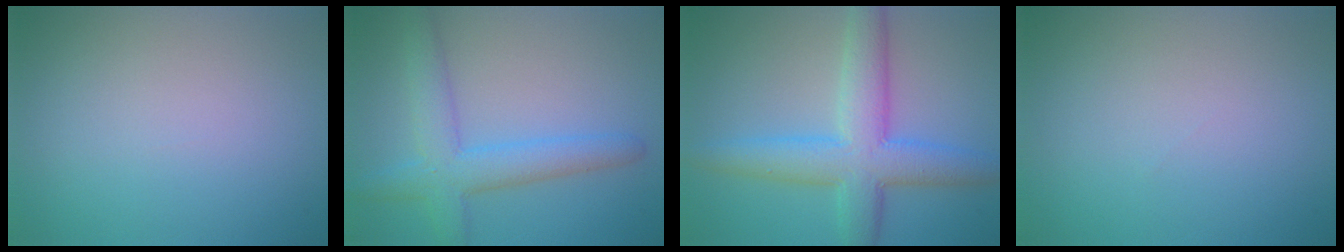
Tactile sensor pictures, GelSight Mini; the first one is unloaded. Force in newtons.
{"total": 4.9, "press": 4.9, "slide": 0.3}
{"total": 7.1, "press": 7.1, "slide": 0.2}
{"total": 0.0}